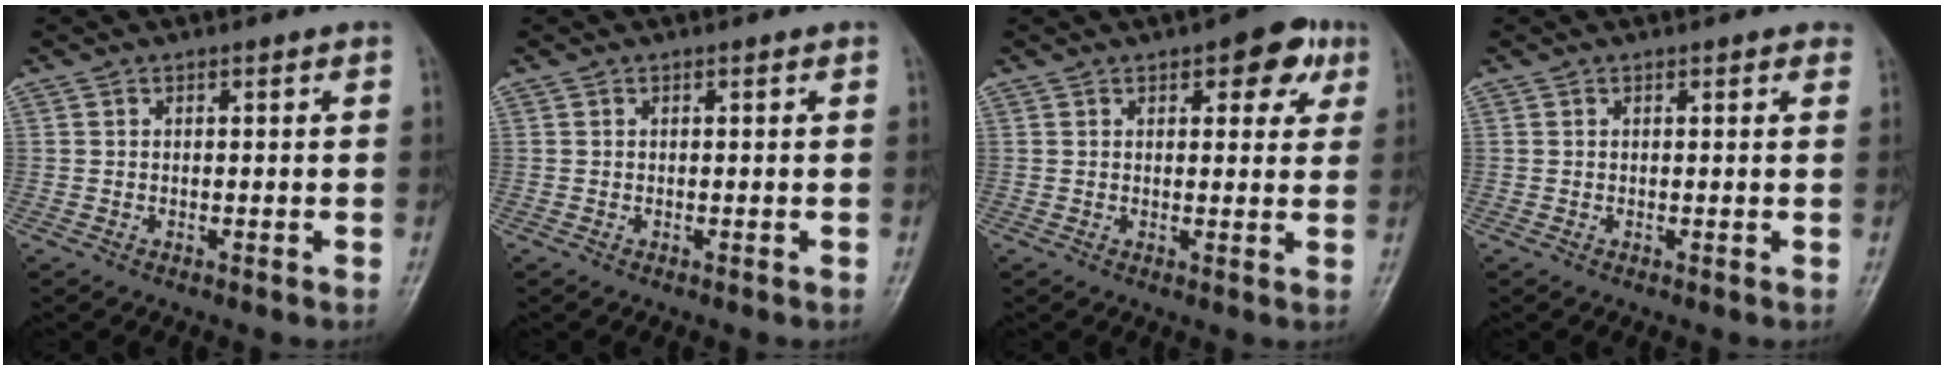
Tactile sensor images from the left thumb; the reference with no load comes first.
{"total": 0.0}
{"total": 7.4, "force": [3.7, 3.7, 5.3], "torque": [-0.030, -0.007, 0.036]}
{"total": 1.1, "force": [0.7, 0.5, 0.7], "torque": [-0.005, -0.001, 0.004]}